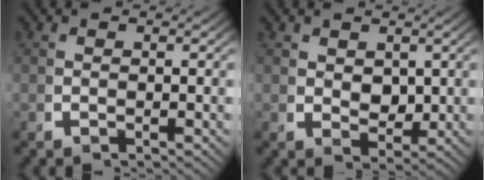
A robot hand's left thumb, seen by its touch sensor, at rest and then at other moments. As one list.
[{"total": 2.1, "force": [1.0, 1.4, 1.3], "torque": [-0.017, -0.016, 0.027]}]